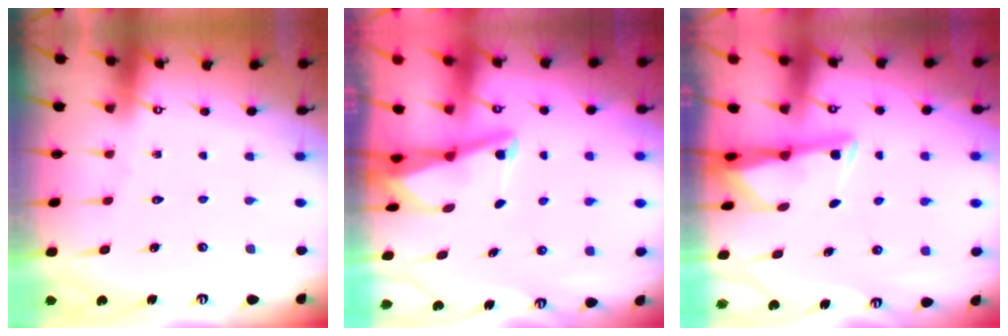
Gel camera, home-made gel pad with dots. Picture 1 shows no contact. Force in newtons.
{"total": 2.5, "press": 2.4, "slide": 0.6}
{"total": 3.5, "press": 3.5, "slide": 0.4}